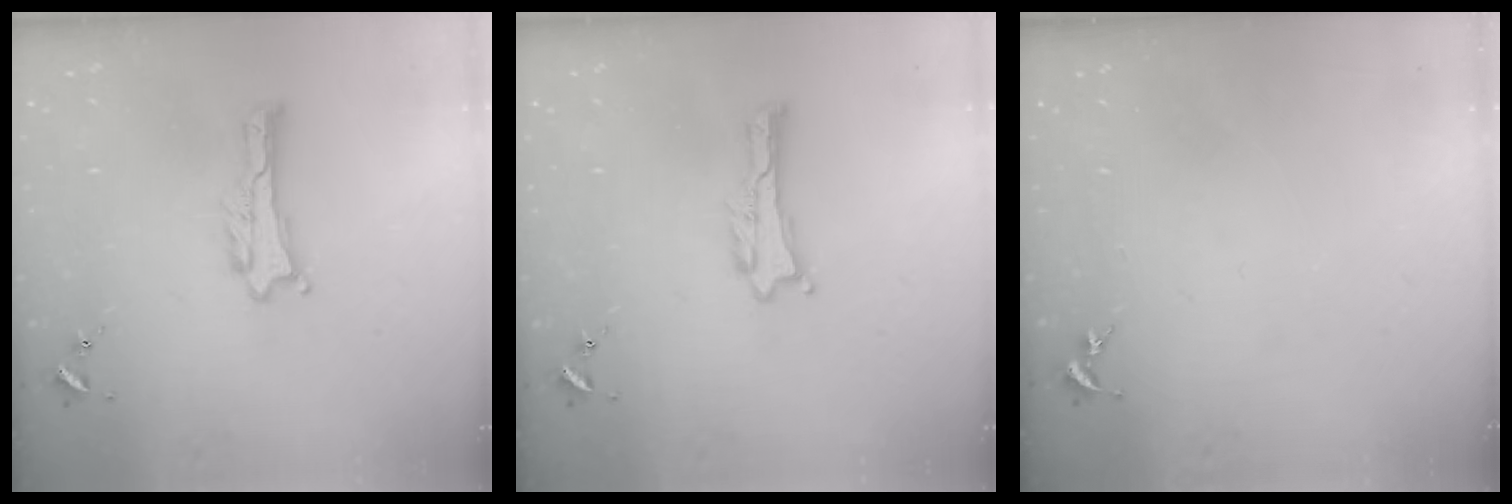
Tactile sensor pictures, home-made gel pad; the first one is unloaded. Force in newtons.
{"total": 0.0}
{"total": 0.0}